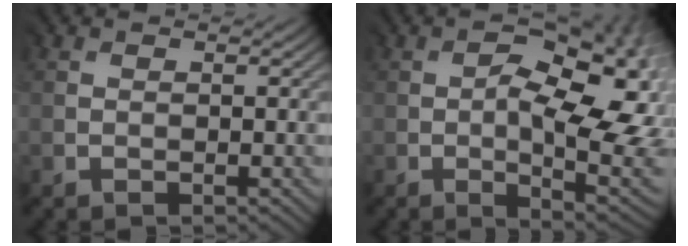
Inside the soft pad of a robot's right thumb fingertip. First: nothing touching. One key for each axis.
{"total": 14.4, "fx": -2.7, "fy": 7.2, "fz": 12.2, "tx": -0.135, "ty": -0.003, "tz": -0.026}